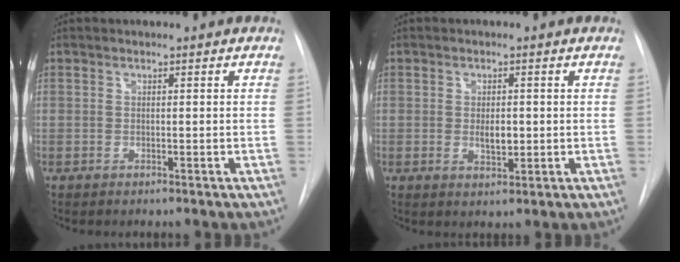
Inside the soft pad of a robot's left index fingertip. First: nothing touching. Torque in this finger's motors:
{"motor_torque": [0.75, -0.19, 0.10, 0.04]}